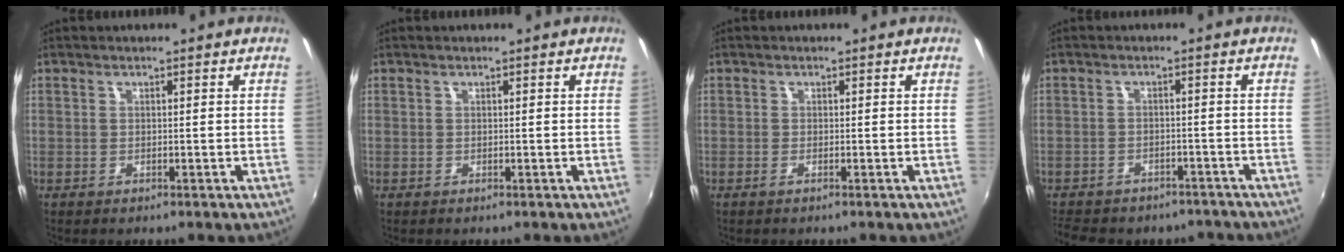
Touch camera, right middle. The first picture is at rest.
{"total": 0.0}
{"total": 0.6, "force": [-0.4, -0.2, 0.4], "torque": [-0.006, -0.002, -0.010]}
{"total": 13.0, "force": [-10.6, 5.9, 4.6], "torque": [-0.117, -0.009, -0.141]}